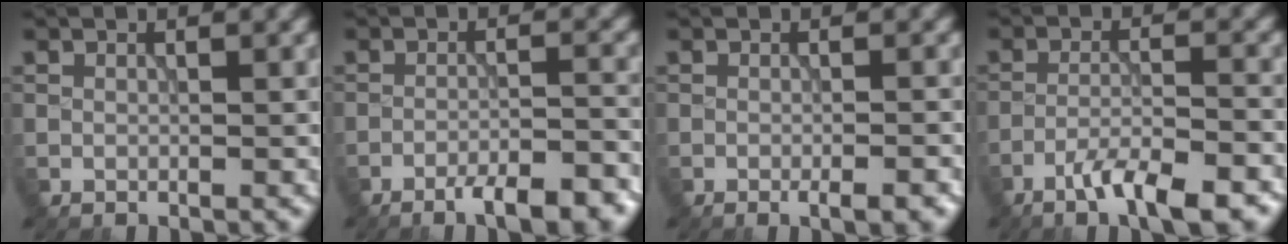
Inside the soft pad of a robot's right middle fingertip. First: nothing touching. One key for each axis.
{"total": 6.6, "fx": -5.0, "fy": 1.6, "fz": 3.9, "tx": -0.061, "ty": -0.003, "tz": -0.067}
{"total": 2.3, "fx": -1.3, "fy": 0.4, "fz": 1.9, "tx": -0.025, "ty": -0.001, "tz": -0.021}
{"total": 6.8, "fx": -4.7, "fy": 1.4, "fz": 4.8, "tx": -0.079, "ty": 0.003, "tz": -0.075}